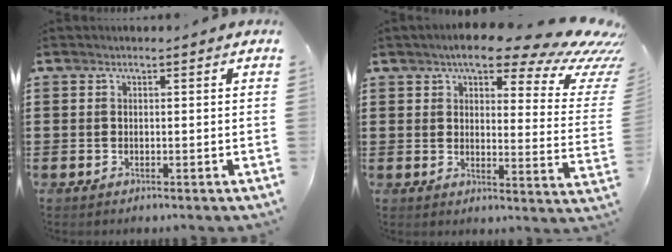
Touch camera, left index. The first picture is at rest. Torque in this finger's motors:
{"motor_torque": [2.14, 0.00, 0.88, 0.08]}